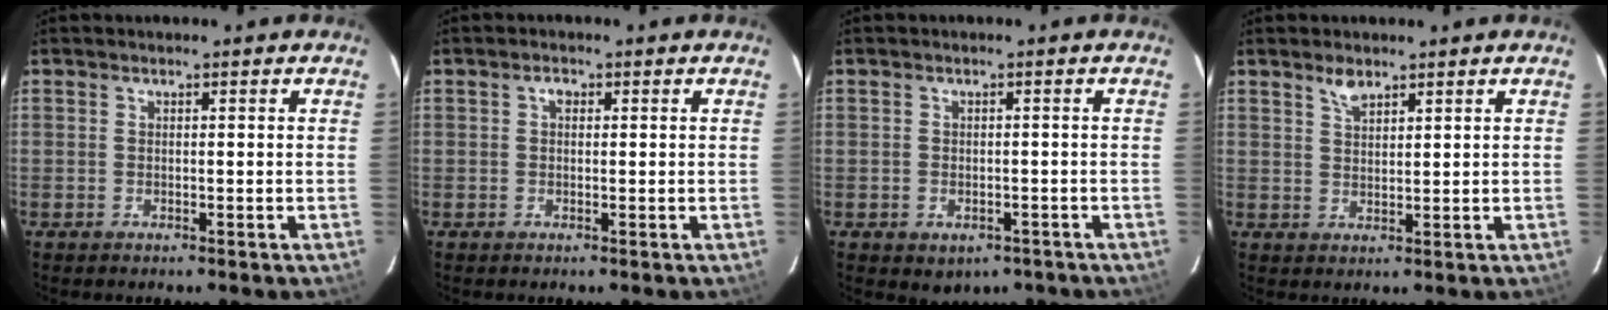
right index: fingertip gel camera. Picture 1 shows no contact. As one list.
[{"total": 1.3, "force": [0.3, 1.0, 0.8], "torque": [-0.012, 0.005, 0.003]}, {"total": 4.6, "force": [-2.4, 3.4, 1.9], "torque": [-0.038, -0.003, -0.017]}, {"total": 2.9, "force": [2.3, 1.2, 1.4], "torque": [-0.024, 0.001, 0.043]}]